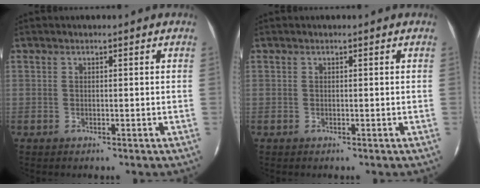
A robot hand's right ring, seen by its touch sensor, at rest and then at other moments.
{"total": 0.0}